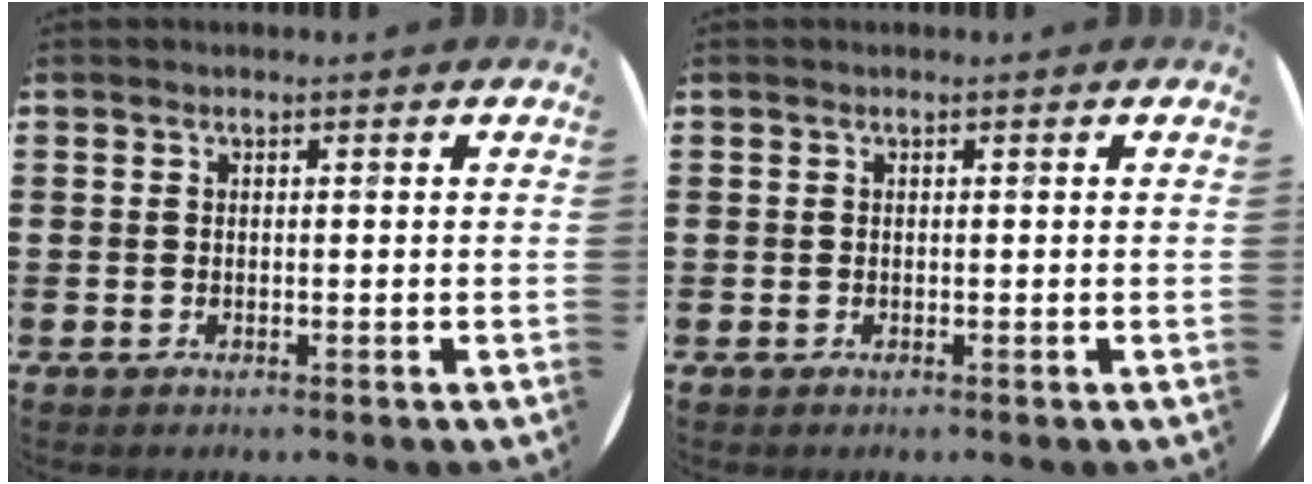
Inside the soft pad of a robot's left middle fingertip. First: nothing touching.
{"total": 0.0}